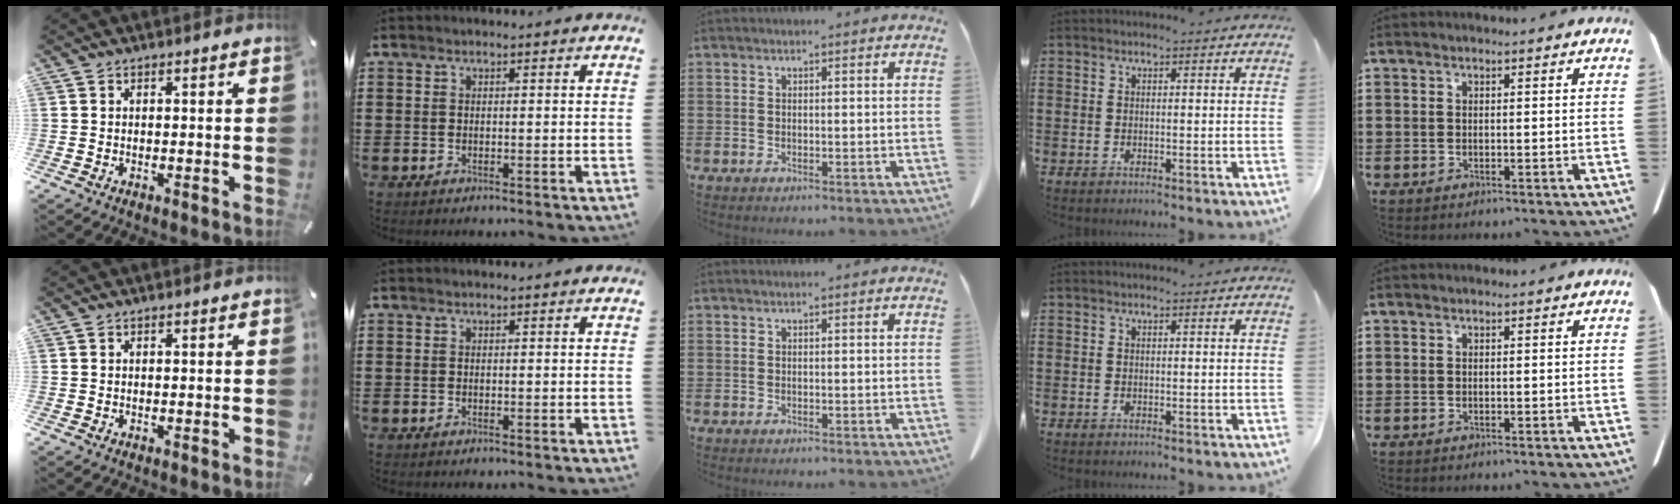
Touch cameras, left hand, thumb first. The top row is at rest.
{}